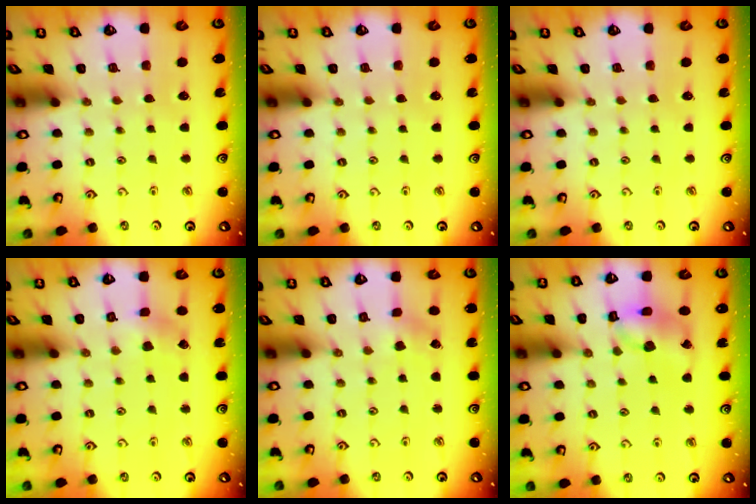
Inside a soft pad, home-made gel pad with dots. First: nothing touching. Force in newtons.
{"total": 0.0}
{"total": 0.0}
{"total": 2.6, "press": 2.6, "slide": 0.3}
{"total": 0.5, "press": 0.5, "slide": 0.1}
{"total": 12.8, "press": 12.7, "slide": 1.6}